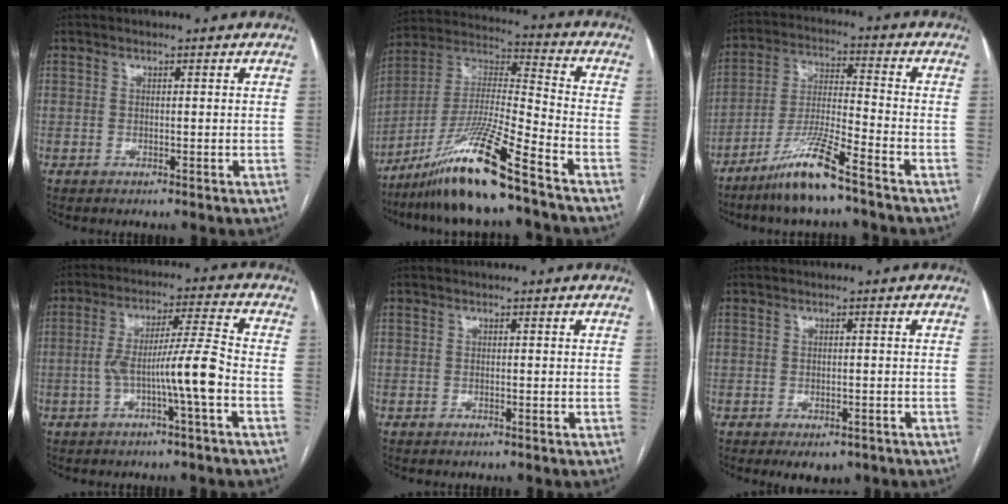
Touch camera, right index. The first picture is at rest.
{"total": 16.0, "force": [-11.1, -0.8, 11.5], "torque": [-0.234, -0.015, -0.201]}
{"total": 10.3, "force": [-7.4, 0.0, 7.2], "torque": [-0.148, -0.025, -0.142]}
{"total": 8.6, "force": [-2.5, -0.8, 8.2], "torque": [-0.150, 0.021, -0.039]}
{"total": 0.0}
{"total": 4.1, "force": [-2.9, 2.2, 1.9], "torque": [-0.014, -0.001, -0.032]}